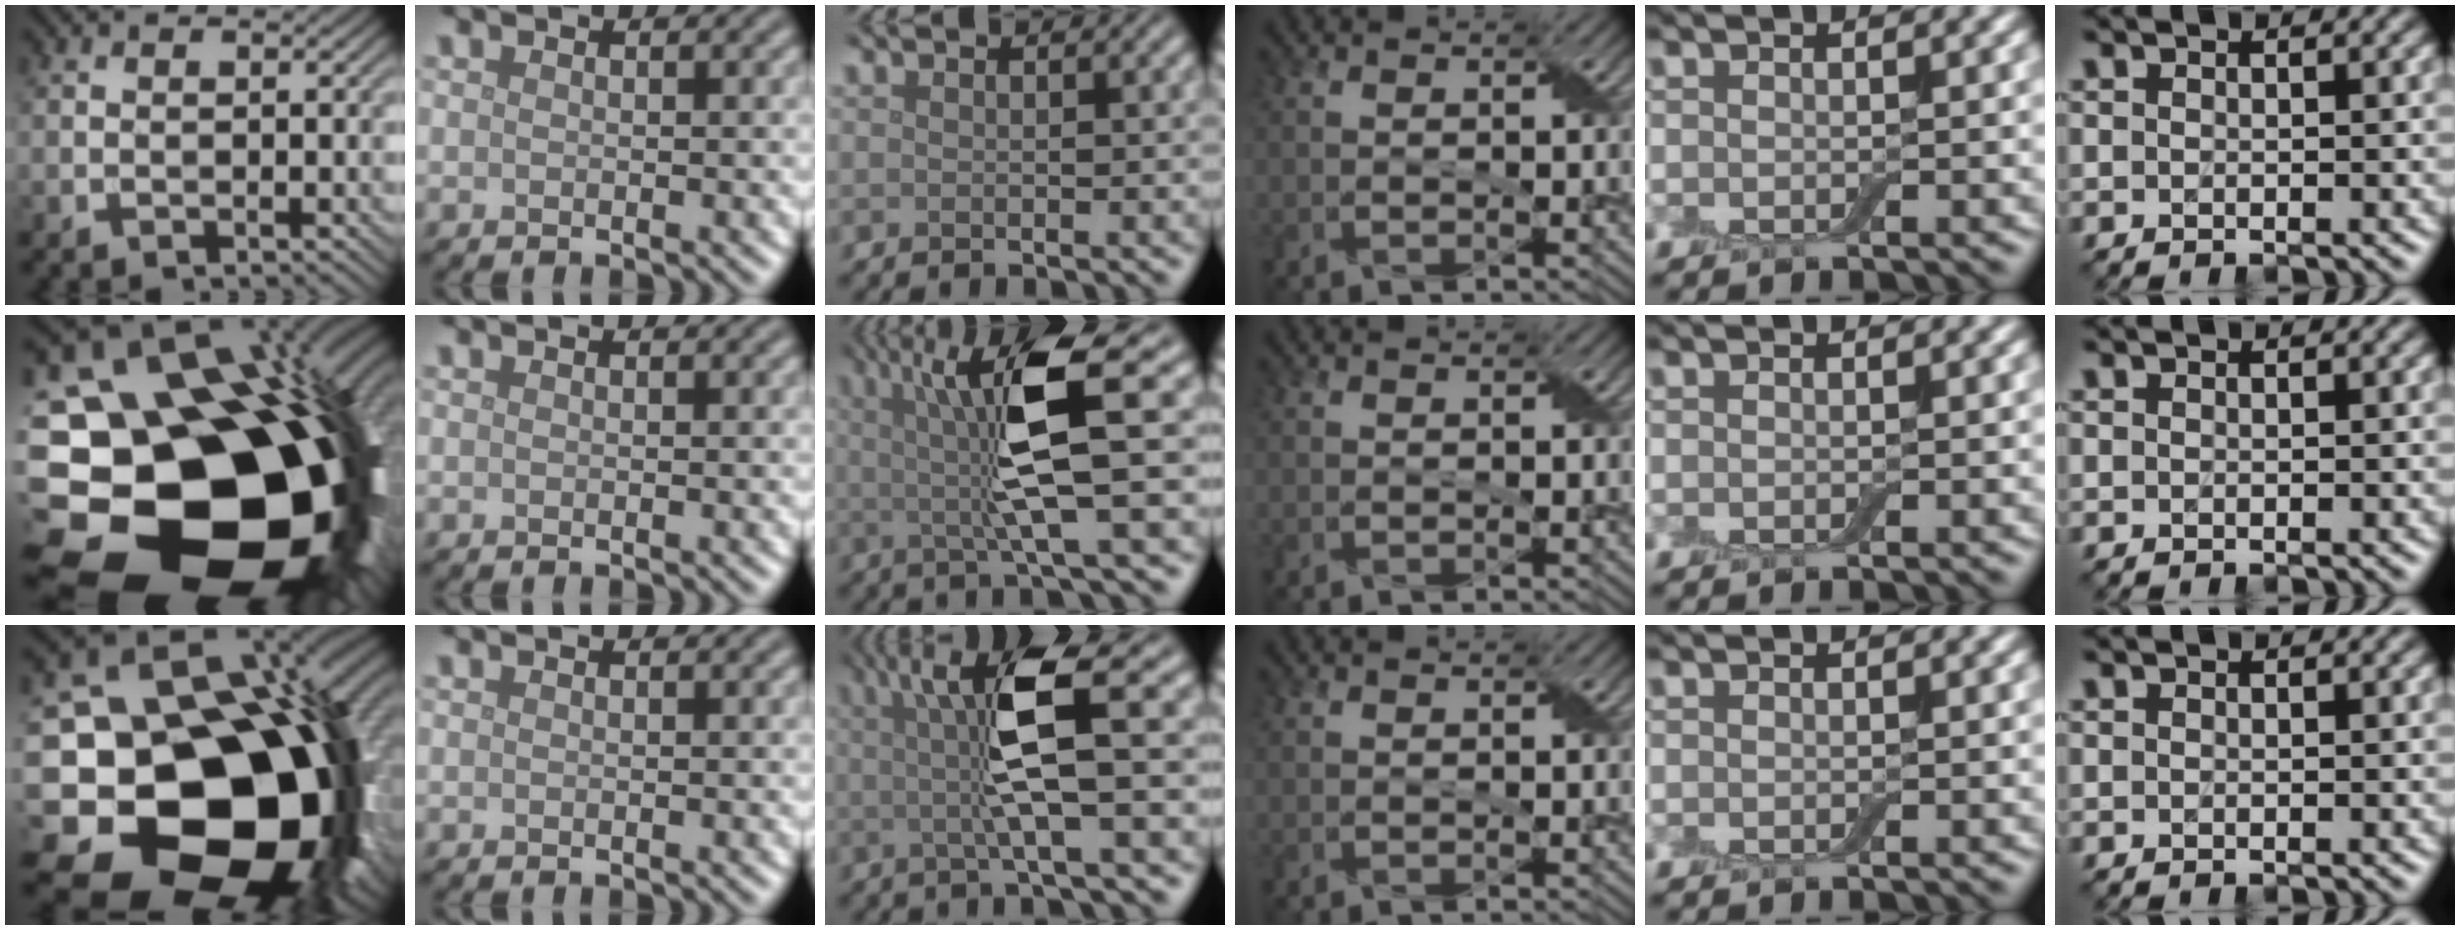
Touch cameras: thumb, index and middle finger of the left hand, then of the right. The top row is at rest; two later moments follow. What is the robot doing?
{"motion": "wrap", "object": "adhesive wrap"}